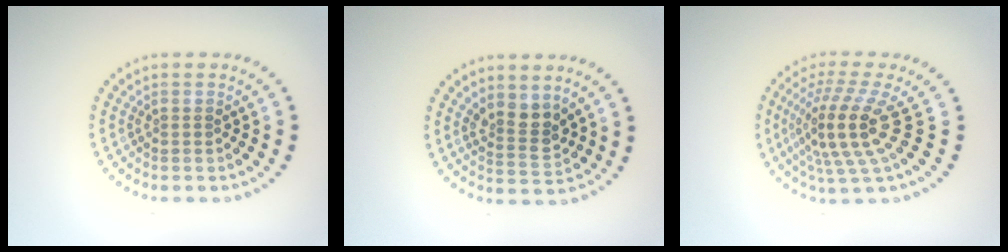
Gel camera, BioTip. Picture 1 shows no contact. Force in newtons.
{"total": 2.7, "press": 2.4, "slide": 1.2}
{"total": 5.2, "press": 3.9, "slide": 3.4}